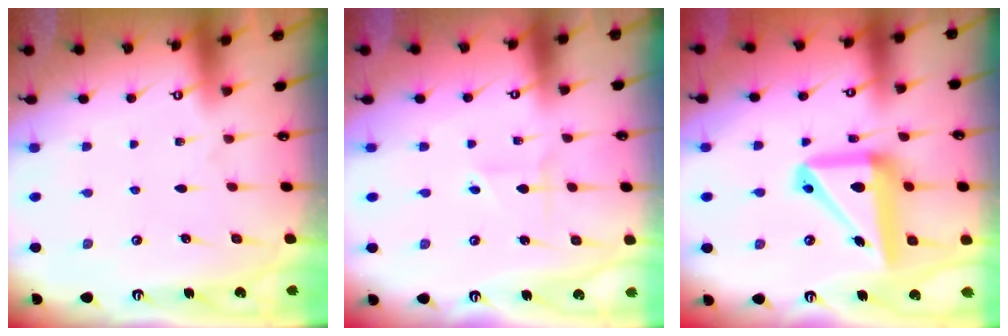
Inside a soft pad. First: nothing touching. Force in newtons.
{"total": 1.9, "press": 1.8, "slide": 0.5}
{"total": 16.7, "press": 16.6, "slide": 2.1}